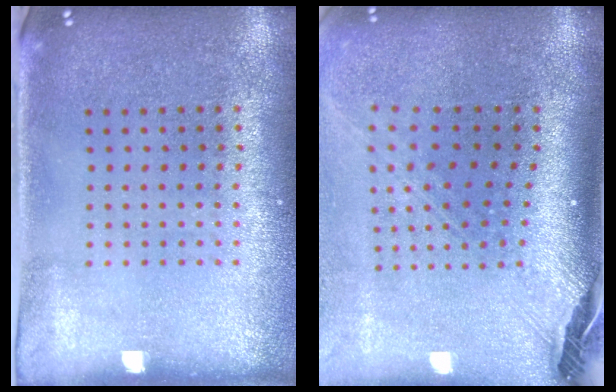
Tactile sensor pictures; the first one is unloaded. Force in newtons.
{"total": 2.9, "press": 2.1, "slide": 2.0}